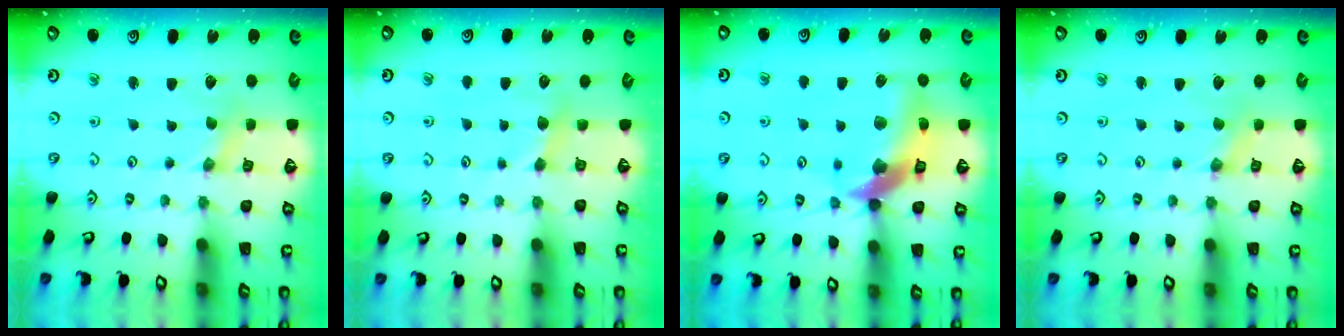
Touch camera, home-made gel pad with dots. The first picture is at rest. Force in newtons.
{"total": 2.8, "press": 2.8, "slide": 0.5}
{"total": 16.6, "press": 16.5, "slide": 2.2}
{"total": 0.0}